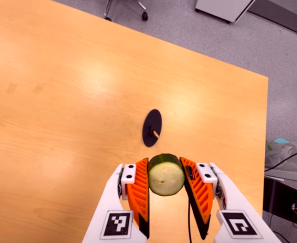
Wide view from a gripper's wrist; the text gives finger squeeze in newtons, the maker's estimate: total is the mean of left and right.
{"total": 9.5, "left": 8.6, "right": 10.5}